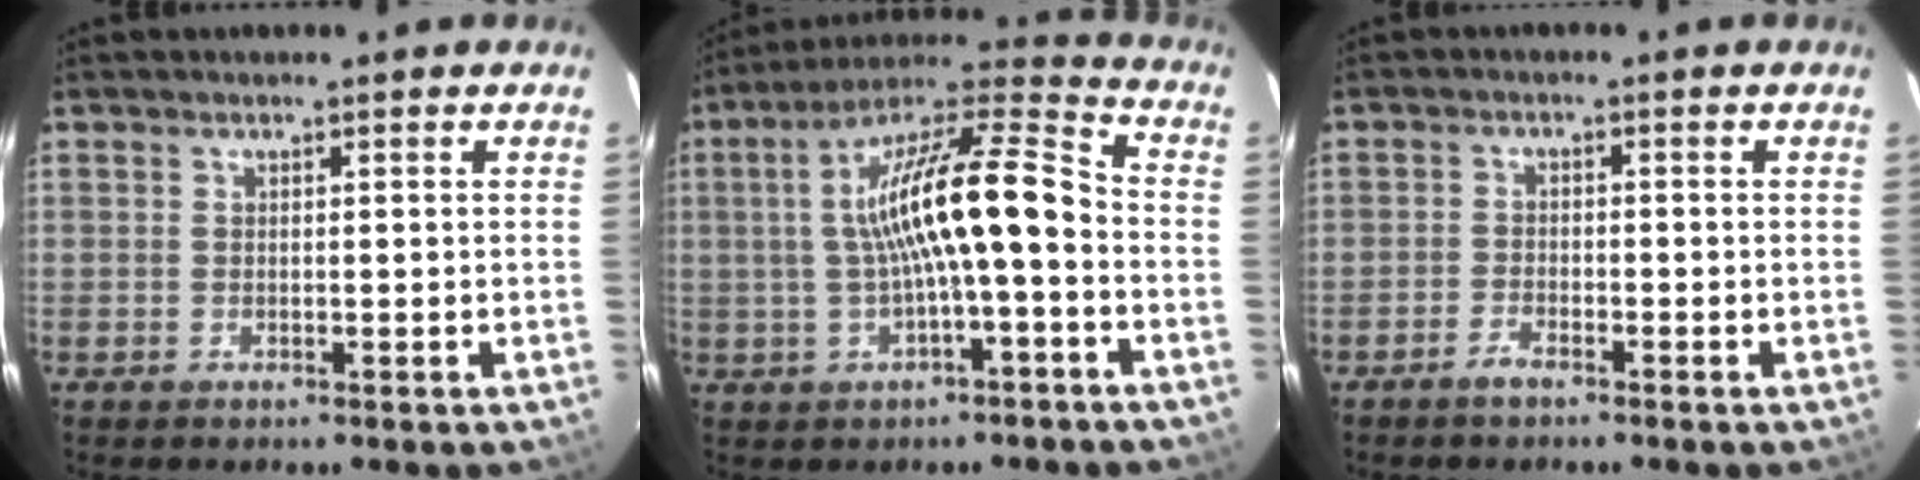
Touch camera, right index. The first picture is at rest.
{"total": 15.3, "force": [-1.4, 2.6, 15.0], "torque": [-0.261, 0.028, -0.023]}
{"total": 2.2, "force": [-1.9, 0.7, 0.9], "torque": [-0.029, 0.005, -0.039]}